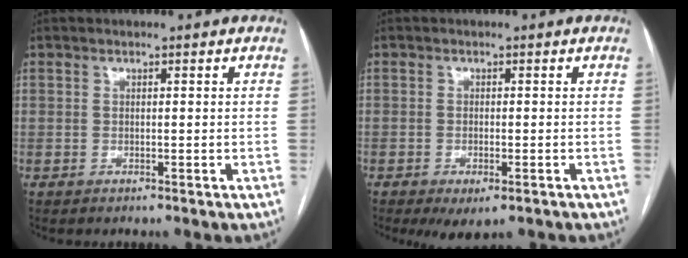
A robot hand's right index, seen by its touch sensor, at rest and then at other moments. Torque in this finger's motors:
{"motor_torque": [0.79, -0.61, 0.29, 0.02]}